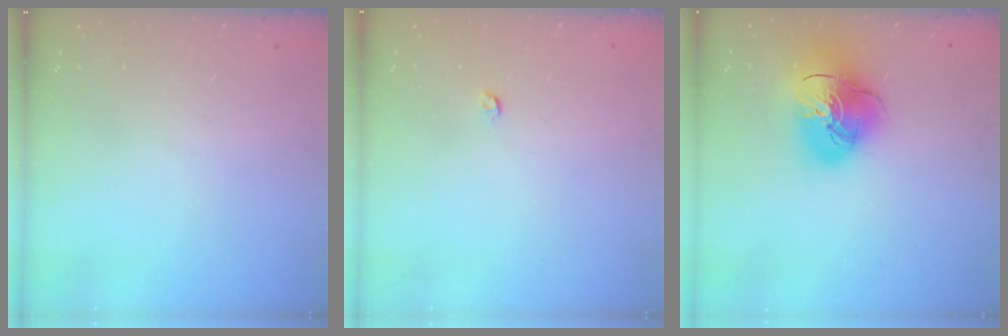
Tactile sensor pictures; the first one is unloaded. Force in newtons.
{"total": 3.1, "press": 3.1, "slide": 0.5}
{"total": 16.7, "press": 16.5, "slide": 2.0}